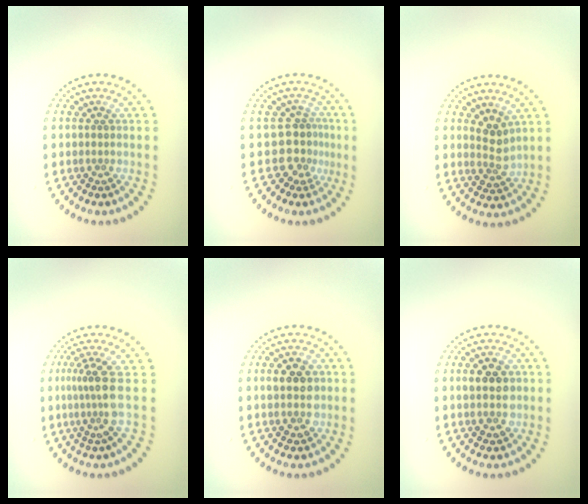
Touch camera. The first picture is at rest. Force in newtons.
{"total": 2.9, "press": 2.0, "slide": 2.1}
{"total": 2.4, "press": 2.1, "slide": 1.0}
{"total": 3.3, "press": 2.3, "slide": 2.4}
{"total": 4.0, "press": 4.0, "slide": 0.3}
{"total": 3.7, "press": 3.7, "slide": 0.3}